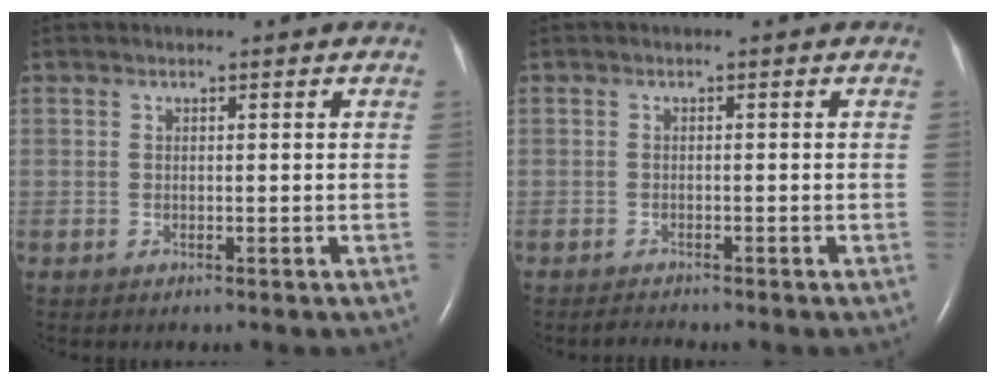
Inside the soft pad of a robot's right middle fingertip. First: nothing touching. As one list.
[{"total": 1.1, "force": [-1.1, -0.1, 0.1], "torque": [-0.011, -0.007, -0.016]}]